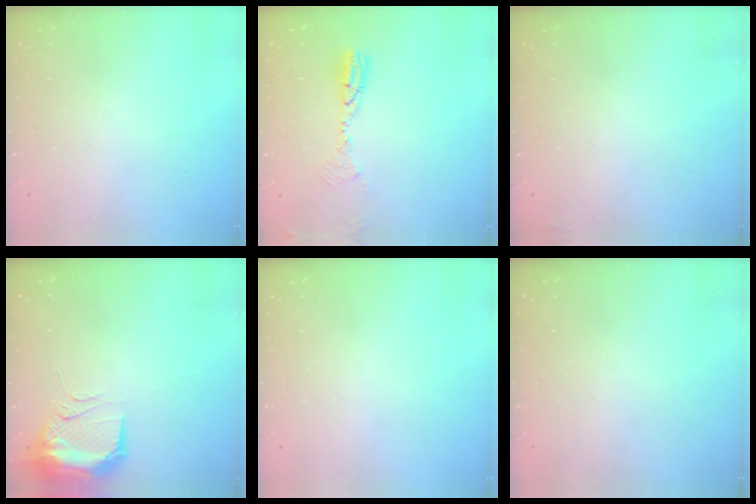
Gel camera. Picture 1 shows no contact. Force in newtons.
{"total": 9.2, "press": 9.0, "slide": 2.2}
{"total": 3.0, "press": 2.9, "slide": 1.0}
{"total": 14.7, "press": 10.7, "slide": 10.1}
{"total": 0.0}
{"total": 9.9, "press": 2.5, "slide": 9.6}